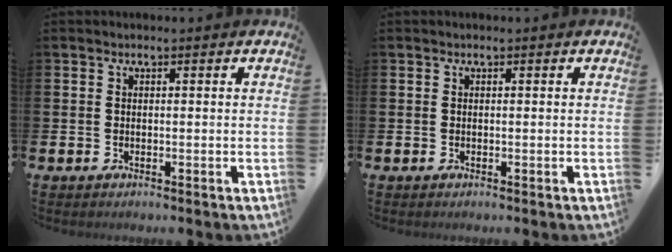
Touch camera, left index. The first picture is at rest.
{"total": 0.0}